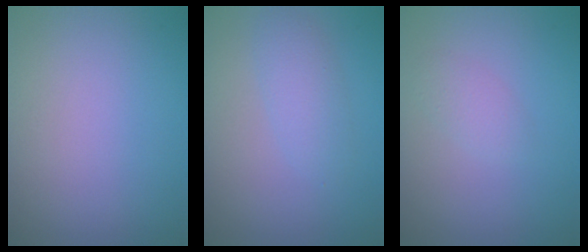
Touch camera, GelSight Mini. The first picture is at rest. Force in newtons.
{"total": 2.0, "press": 2.0, "slide": 0.1}
{"total": 1.2, "press": 1.2, "slide": 0.0}